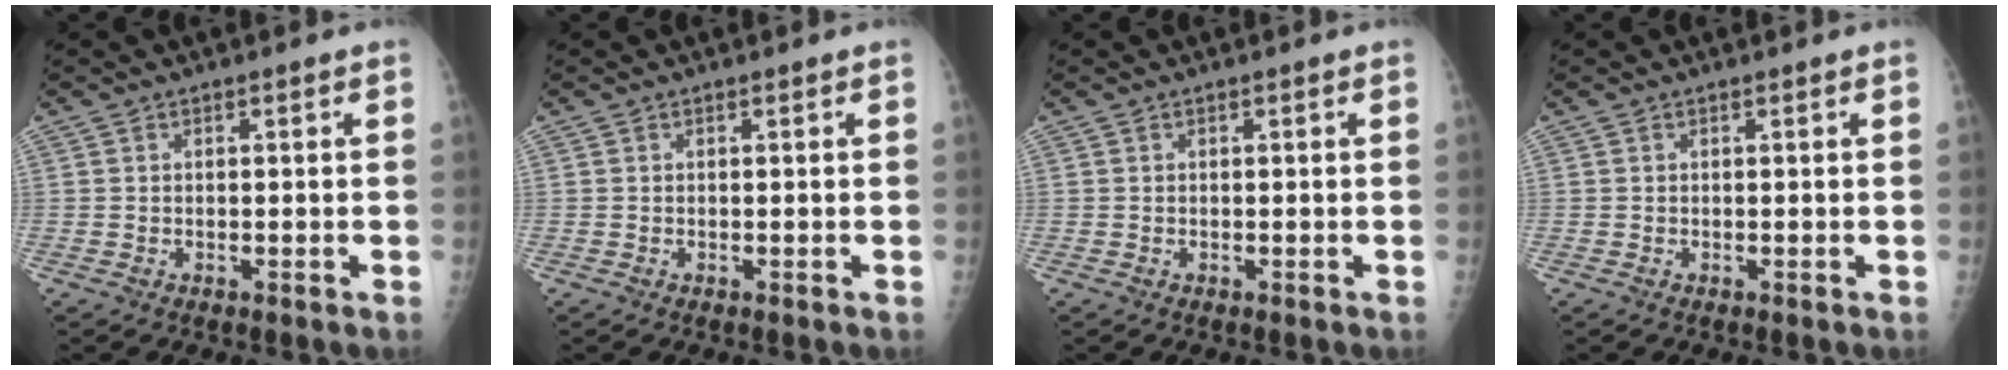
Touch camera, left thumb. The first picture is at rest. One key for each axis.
{"total": 0.0}
{"total": 0.0}
{"total": 0.0}